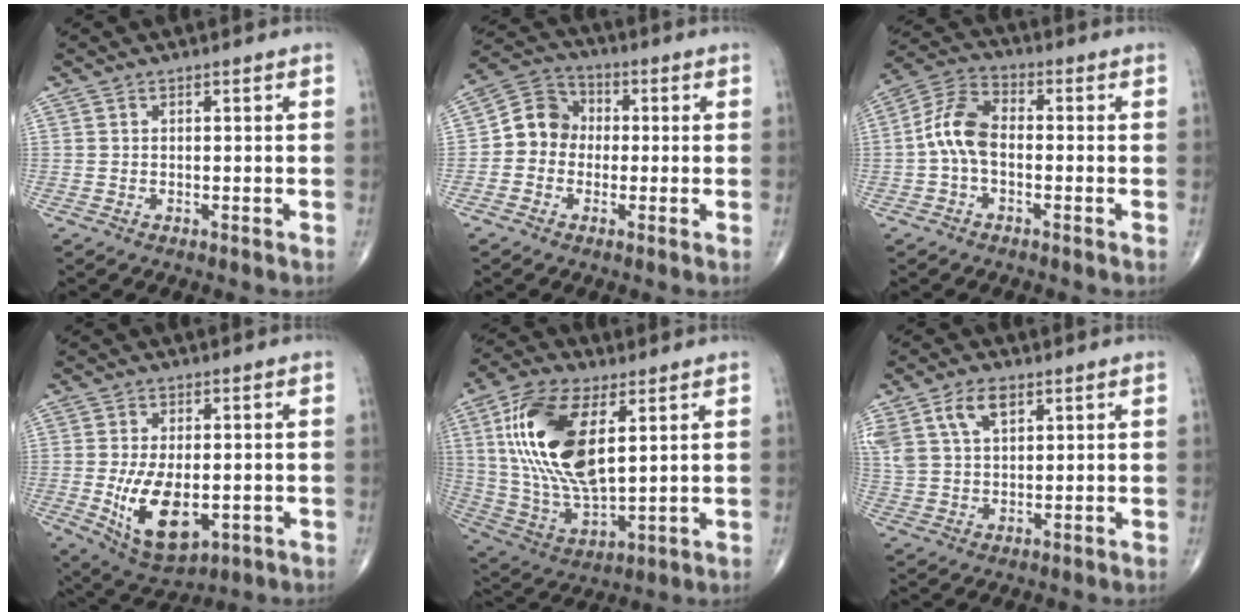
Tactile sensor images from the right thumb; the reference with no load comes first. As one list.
[{"total": 8.1, "force": [-0.7, 7.2, 3.6], "torque": [-0.042, 0.033, -0.031]}, {"total": 8.3, "force": [-1.0, 4.9, 6.7], "torque": [-0.130, 0.028, -0.032]}, {"total": 12.5, "force": [-2.2, 6.7, 10.3], "torque": [-0.172, -0.012, -0.018]}, {"total": 20.8, "force": [5.9, 9.8, 17.4], "torque": [-0.348, -0.019, 0.113]}, {"total": 10.3, "force": [5.1, 6.0, 6.6], "torque": [-0.140, -0.008, 0.102]}]